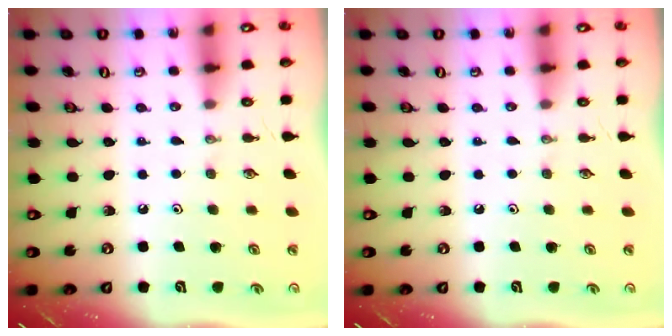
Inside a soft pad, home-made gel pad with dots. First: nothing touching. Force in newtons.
{"total": 0.0}